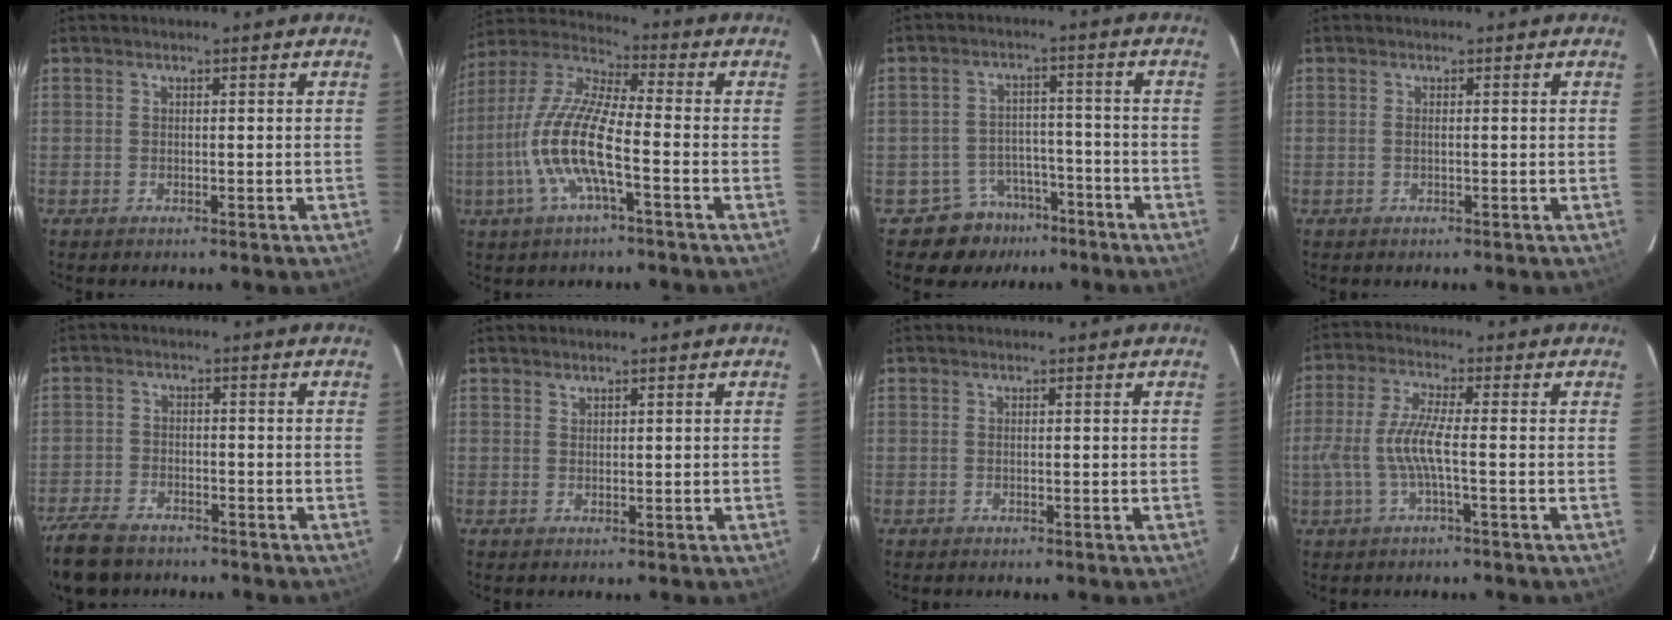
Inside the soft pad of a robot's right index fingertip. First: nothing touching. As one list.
[{"total": 13.8, "force": [-3.8, 2.7, 12.9], "torque": [-0.273, 0.000, -0.082]}, {"total": 7.7, "force": [-5.6, 5.2, 0.4], "torque": [-0.016, 0.031, -0.079]}, {"total": 0.6, "force": [0.0, -0.1, 0.6], "torque": [-0.012, 0.000, -0.002]}, {"total": 9.8, "force": [-7.6, 4.9, 3.8], "torque": [-0.114, -0.009, -0.137]}, {"total": 0.7, "force": [0.6, 0.2, 0.0], "torque": [0.000, 0.001, 0.013]}, {"total": 0.0}, {"total": 7.2, "force": [-1.7, 0.5, 7.0], "torque": [-0.155, -0.001, -0.028]}]